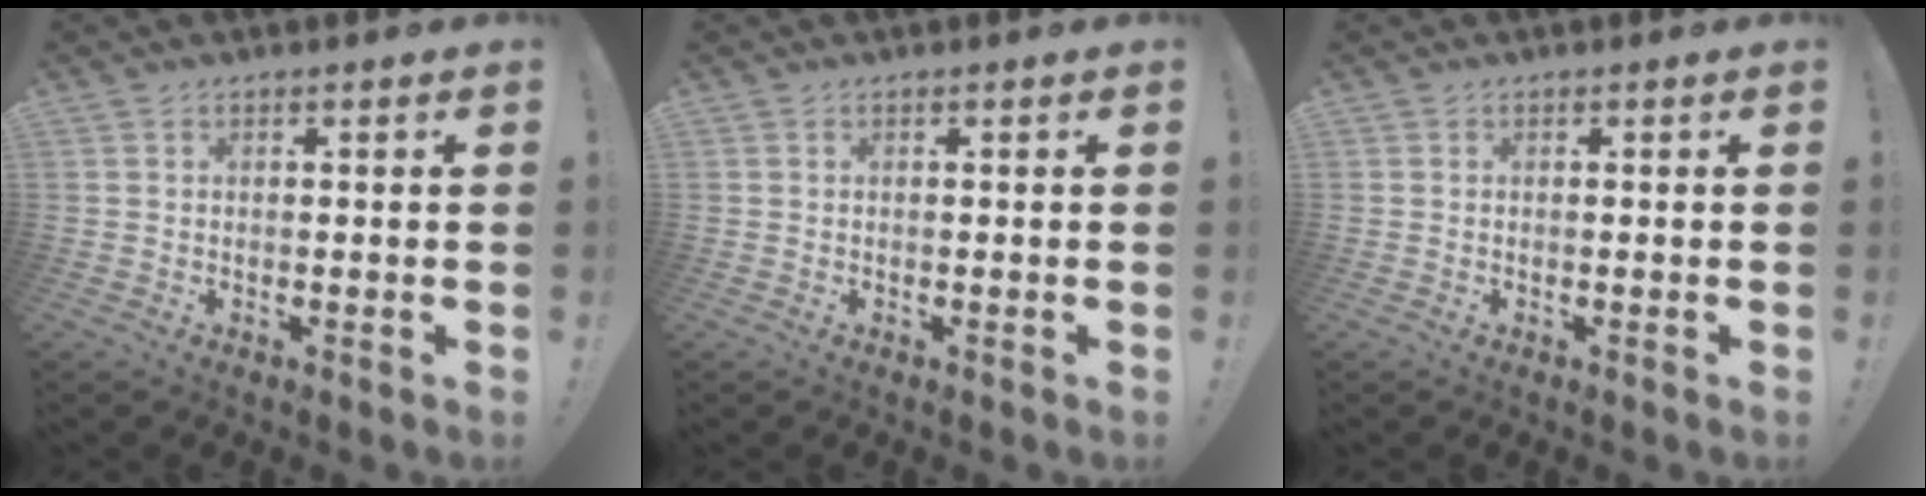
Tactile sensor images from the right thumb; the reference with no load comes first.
{"total": 0.0}
{"total": 0.0}